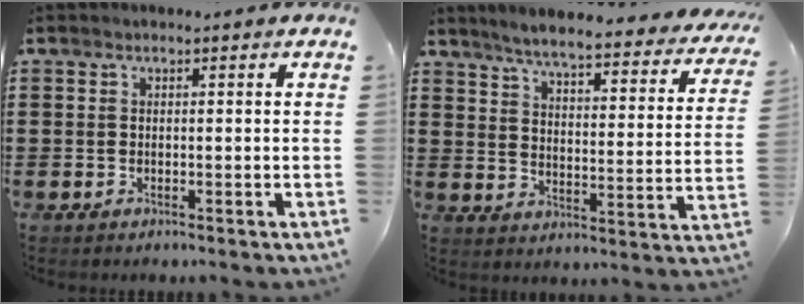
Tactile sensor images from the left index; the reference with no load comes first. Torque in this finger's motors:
{"motor_torque": [2.14, 0.00, 0.39, 0.16]}